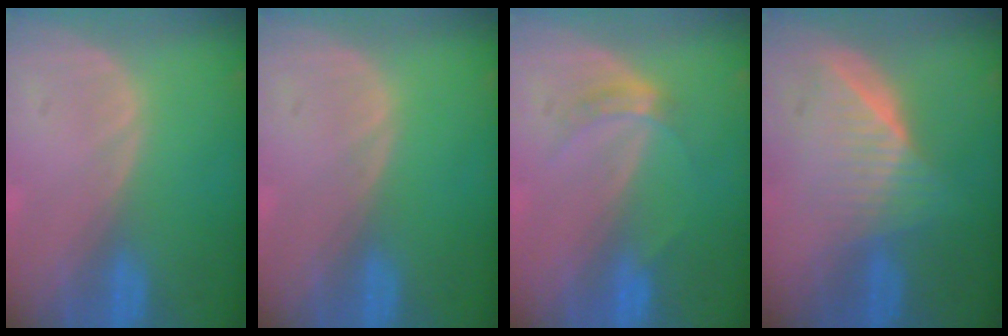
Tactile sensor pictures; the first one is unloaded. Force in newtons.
{"total": 0.0}
{"total": 2.8, "press": 2.5, "slide": 1.3}
{"total": 6.5, "press": 5.8, "slide": 2.8}